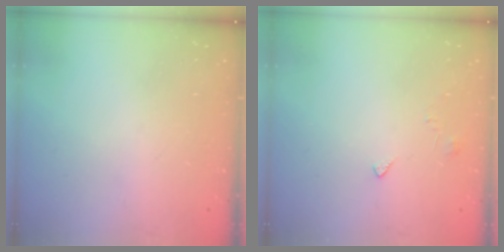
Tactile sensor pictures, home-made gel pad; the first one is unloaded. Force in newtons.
{"total": 2.0, "press": 2.0, "slide": 0.4}